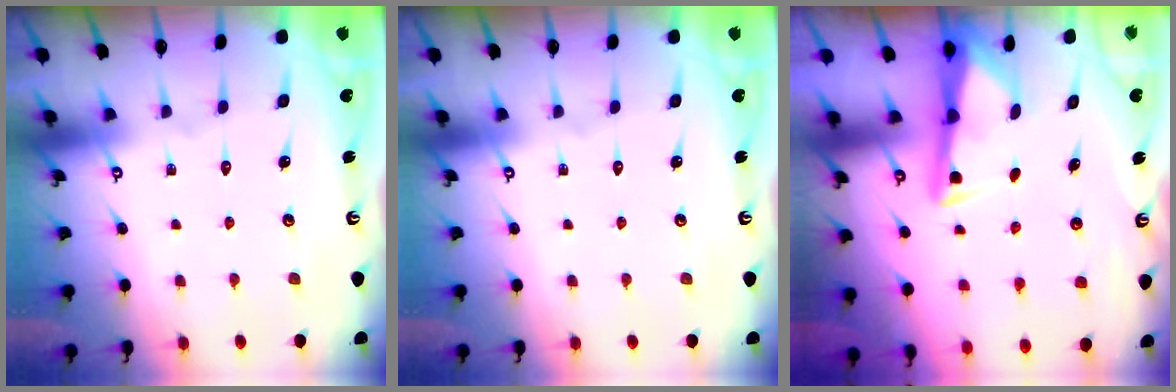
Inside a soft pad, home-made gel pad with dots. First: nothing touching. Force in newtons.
{"total": 0.0}
{"total": 3.0, "press": 2.9, "slide": 0.4}